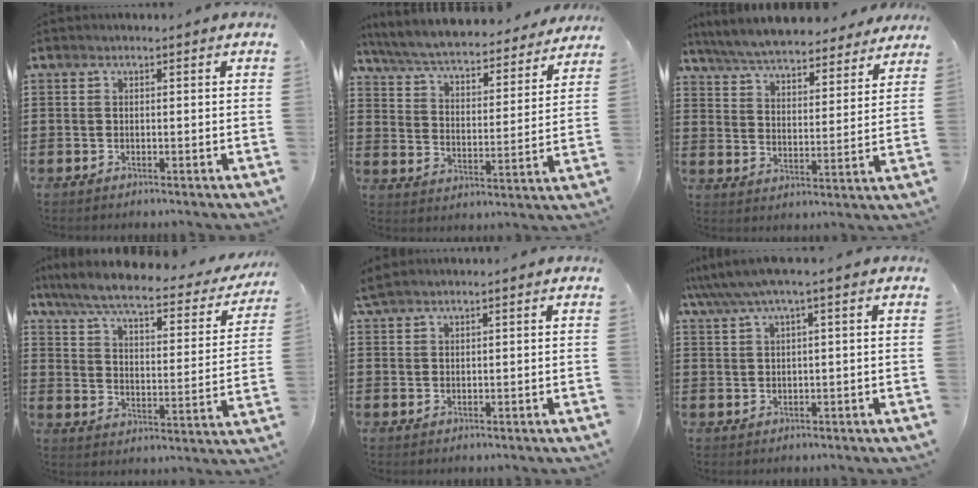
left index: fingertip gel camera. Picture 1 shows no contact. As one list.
[{"total": 5.8, "force": [5.6, 0.2, 1.6], "torque": [-0.058, -0.043, 0.093]}, {"total": 6.6, "force": [6.5, 0.3, 1.4], "torque": [-0.058, -0.038, 0.114]}, {"total": 6.7, "force": [5.7, 0.4, 3.5], "torque": [-0.093, -0.036, 0.094]}, {"total": 1.9, "force": [1.7, 0.1, 0.8], "torque": [-0.020, 0.001, 0.032]}, {"total": 3.2, "force": [1.5, -0.1, 2.9], "torque": [-0.064, -0.005, 0.021]}]